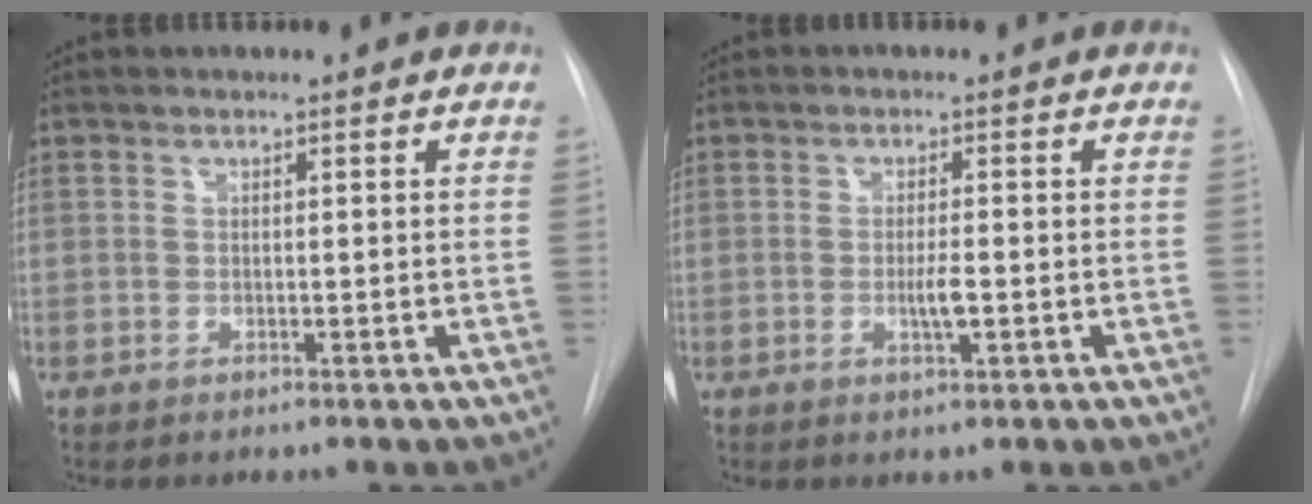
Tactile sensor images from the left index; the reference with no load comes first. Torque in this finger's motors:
{"motor_torque": [0.11, 0.04, 0.08, 0.03]}